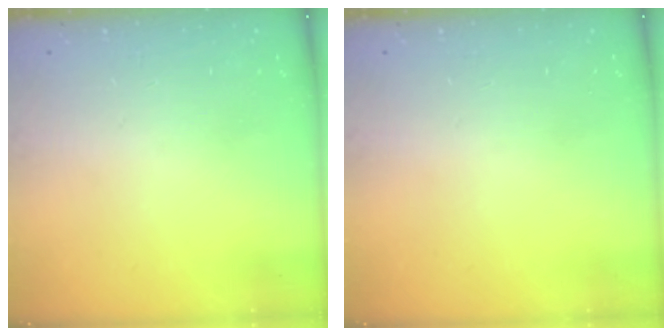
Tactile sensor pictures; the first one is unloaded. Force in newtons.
{"total": 0.0}